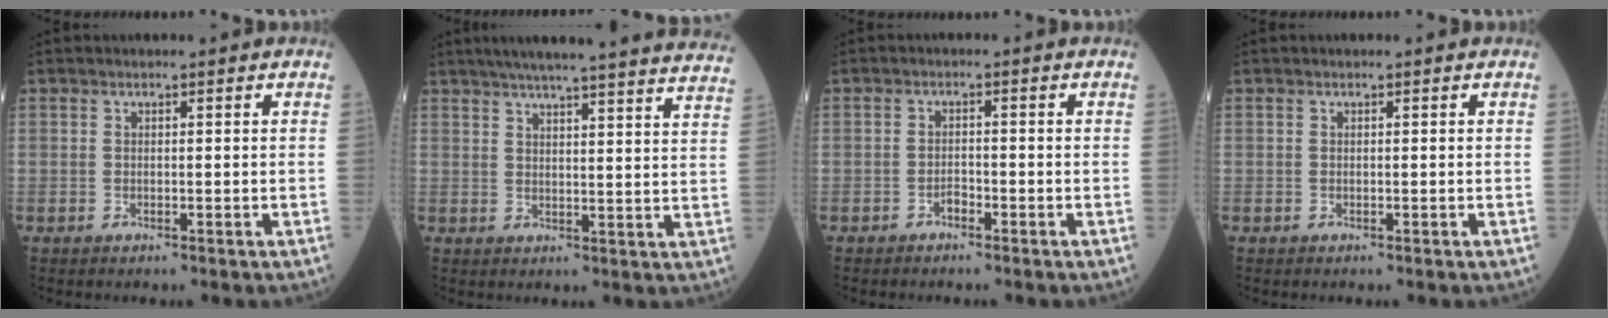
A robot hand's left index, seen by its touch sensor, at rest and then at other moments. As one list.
[{"total": 28.1, "force": [25.7, 0.4, 11.3], "torque": [-0.171, -0.046, 0.306]}, {"total": 1.4, "force": [-1.1, 0.5, 0.7], "torque": [-0.010, 0.003, -0.019]}, {"total": 0.0}]